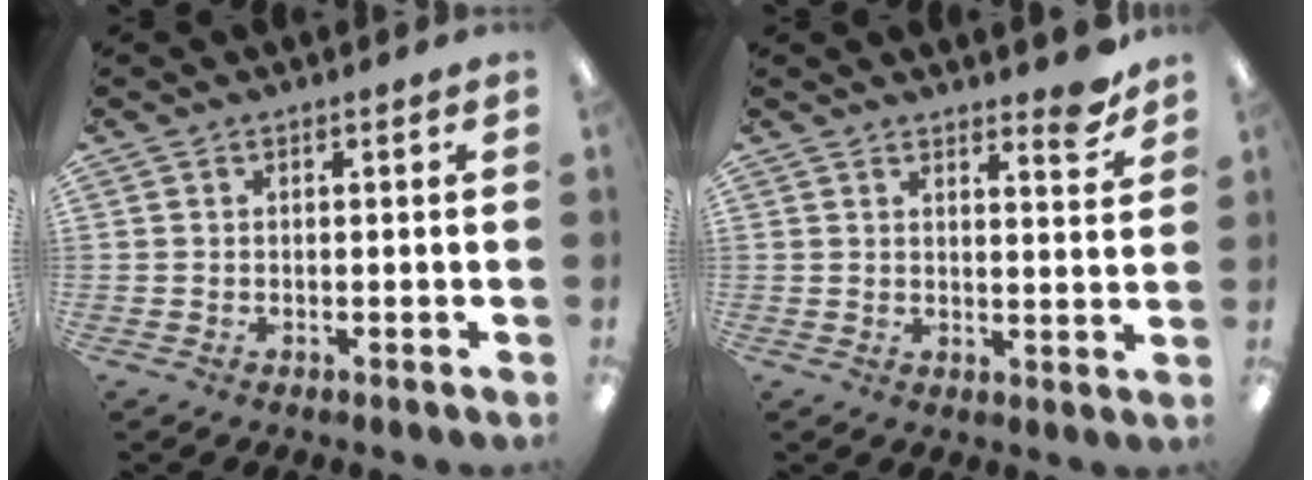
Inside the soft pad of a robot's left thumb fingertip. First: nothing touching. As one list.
[{"total": 5.9, "force": [5.0, 1.7, 2.7], "torque": [-0.018, -0.040, 0.081]}]